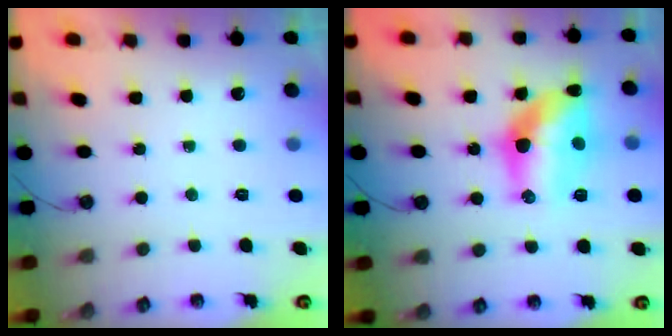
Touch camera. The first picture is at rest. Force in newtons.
{"total": 14.6, "press": 14.0, "slide": 4.0}